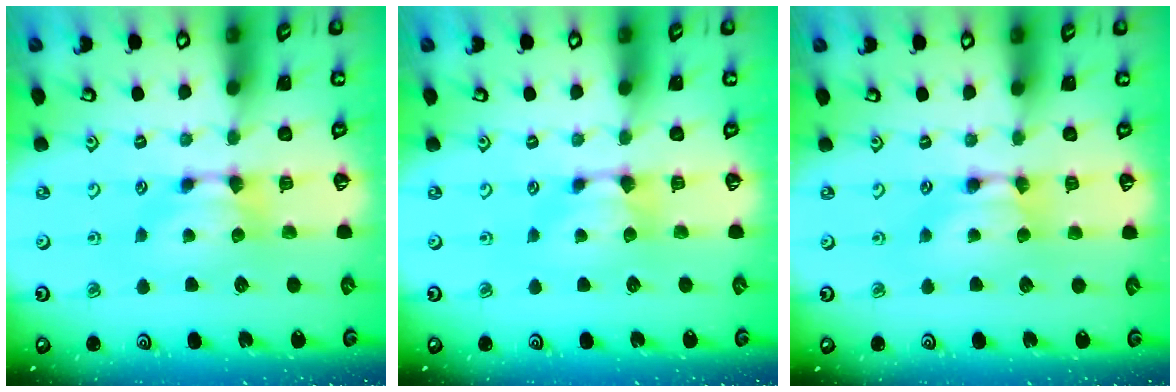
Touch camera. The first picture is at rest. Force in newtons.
{"total": 0.5, "press": 0.4, "slide": 0.3}
{"total": 1.5, "press": 1.5, "slide": 0.2}